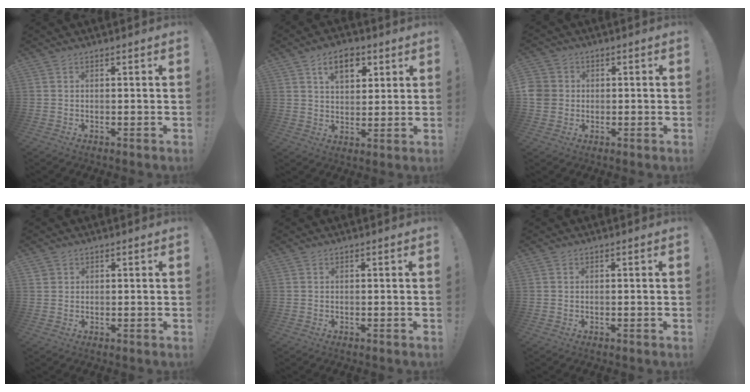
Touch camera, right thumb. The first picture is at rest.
{"total": 9.6, "force": [4.9, 5.9, 5.8], "torque": [-0.081, -0.012, 0.087]}
{"total": 5.3, "force": [-0.3, 5.0, 1.8], "torque": [-0.044, 0.008, -0.004]}
{"total": 1.4, "force": [0.9, 1.1, 0.2], "torque": [-0.005, -0.002, 0.018]}
{"total": 0.0}
{"total": 0.0}